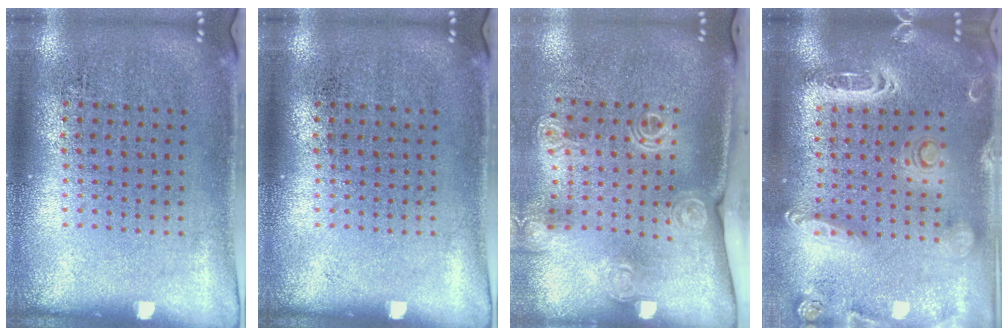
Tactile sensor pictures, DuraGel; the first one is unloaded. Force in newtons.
{"total": 0.0}
{"total": 2.0, "press": 1.5, "slide": 1.3}
{"total": 2.5, "press": 2.2, "slide": 1.1}